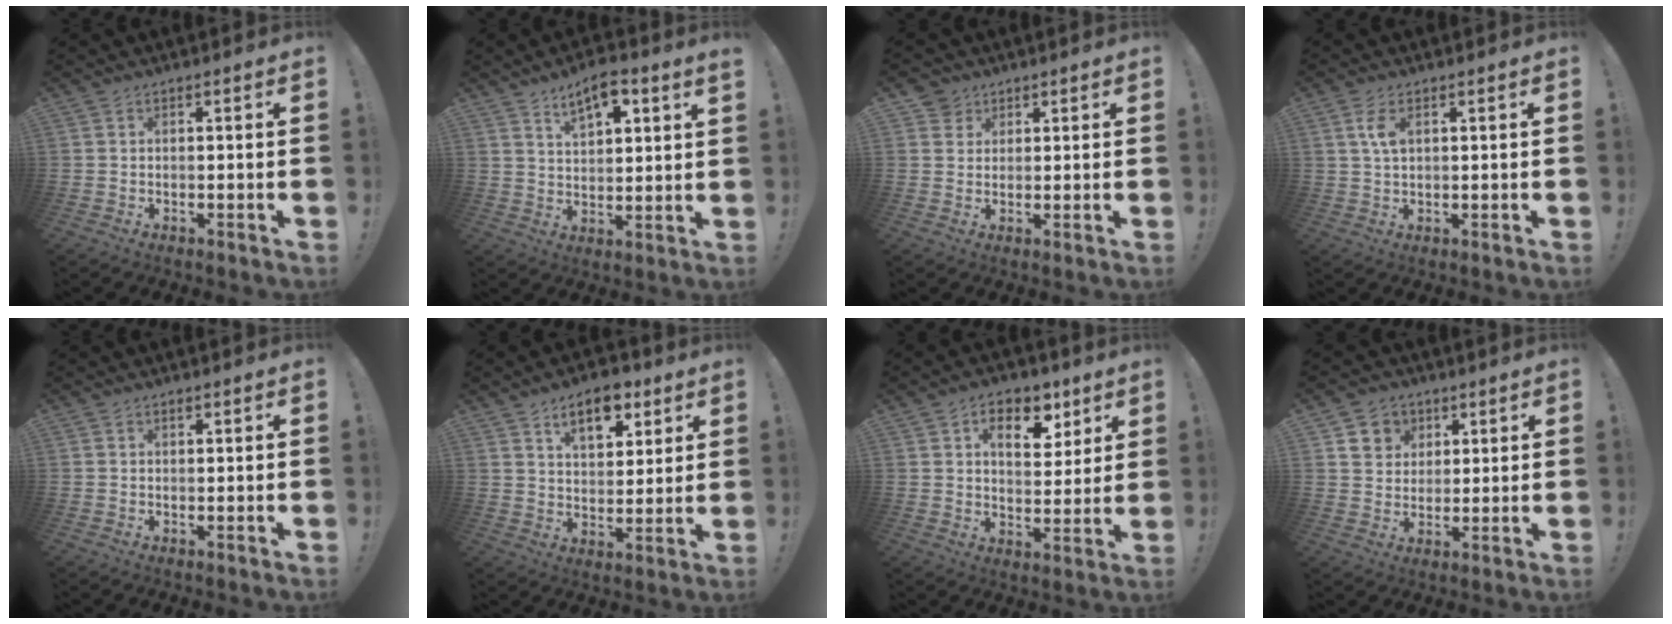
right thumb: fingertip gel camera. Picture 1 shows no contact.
{"total": 7.8, "force": [5.5, 2.4, 4.9], "torque": [-0.078, -0.026, 0.096]}
{"total": 4.3, "force": [2.5, 3.4, 0.5], "torque": [-0.010, -0.012, 0.048]}
{"total": 4.8, "force": [1.8, 2.4, 3.8], "torque": [-0.070, 0.001, 0.031]}
{"total": 0.7, "force": [0.5, 0.3, 0.3], "torque": [-0.005, 0.000, 0.009]}
{"total": 11.4, "force": [6.6, 6.3, 6.8], "torque": [-0.089, -0.027, 0.116]}
{"total": 11.1, "force": [5.3, 6.9, 6.9], "torque": [-0.084, -0.021, 0.092]}
{"total": 7.7, "force": [3.5, 6.7, 1.6], "torque": [-0.017, -0.023, 0.070]}